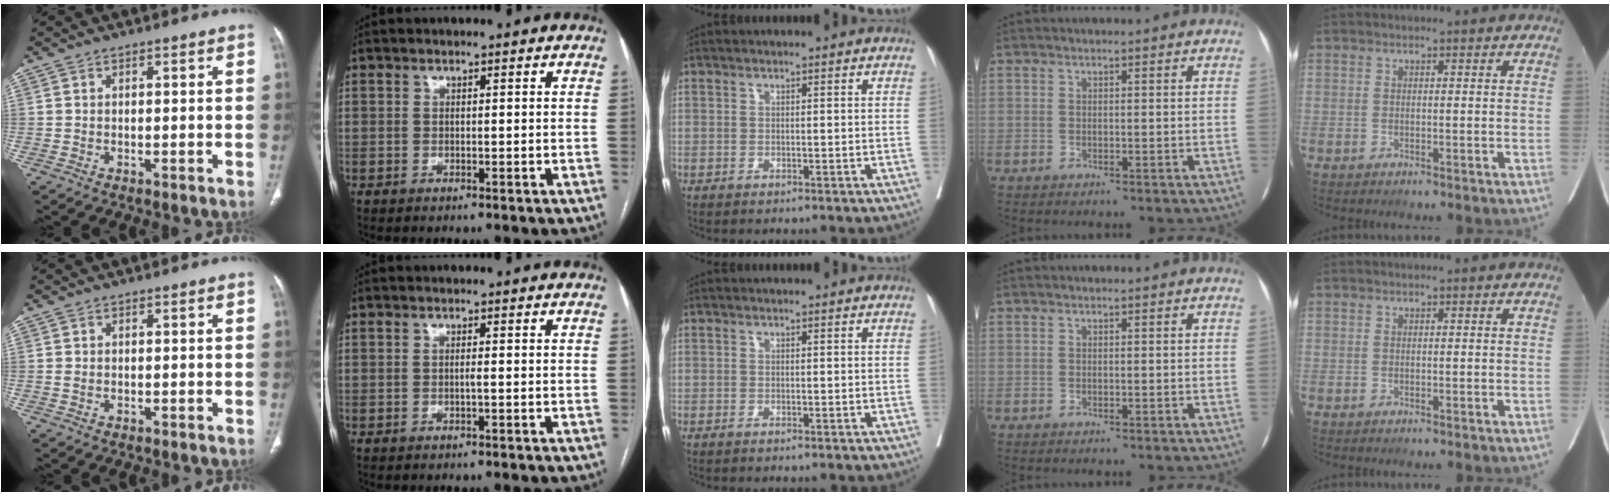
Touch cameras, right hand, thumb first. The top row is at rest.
{"thumb": {"total": 0.6, "force": [-0.1, 0.4, 0.5], "torque": [-0.016, 0.005, 0.000]}, "index": {"total": 0.6, "force": [-0.2, -0.2, 0.5], "torque": [-0.009, 0.002, -0.004]}}